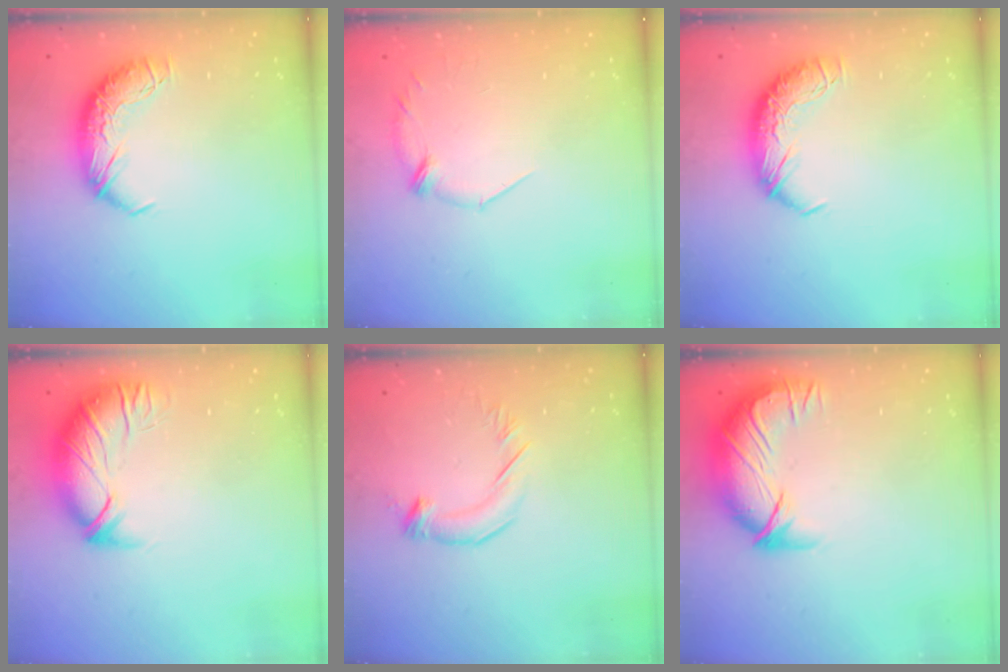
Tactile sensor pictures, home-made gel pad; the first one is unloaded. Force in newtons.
{"total": 5.6, "press": 5.5, "slide": 1.1}
{"total": 0.0}
{"total": 2.8, "press": 1.3, "slide": 2.5}
{"total": 2.9, "press": 2.9, "slide": 0.5}
{"total": 3.7, "press": 2.1, "slide": 3.0}